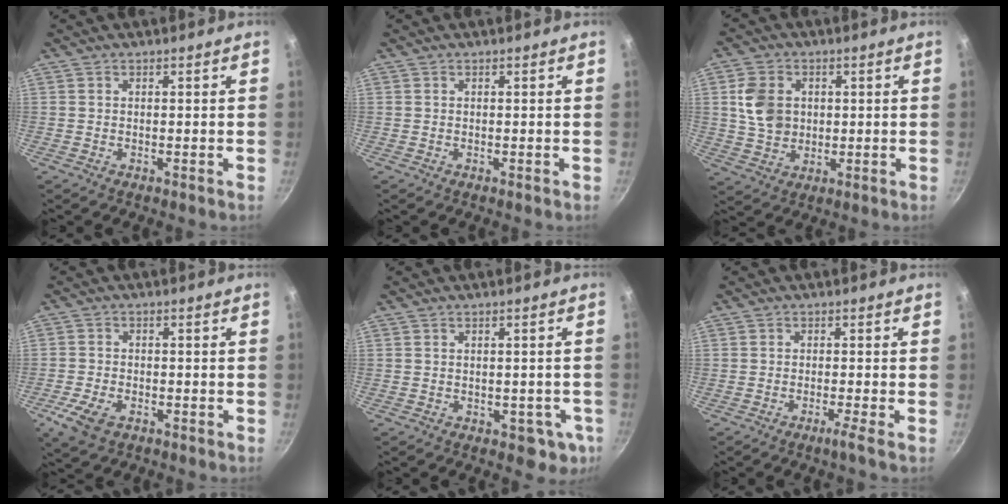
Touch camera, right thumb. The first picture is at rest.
{"total": 0.0}
{"total": 8.8, "force": [1.5, 7.0, 5.1], "torque": [-0.072, -0.005, 0.029]}
{"total": 6.3, "force": [-3.0, 3.5, 4.2], "torque": [-0.095, 0.004, -0.059]}
{"total": 5.2, "force": [-1.4, 3.4, 3.6], "torque": [-0.017, 0.009, -0.006]}
{"total": 2.0, "force": [-1.2, -0.6, 1.5], "torque": [-0.039, 0.006, -0.023]}